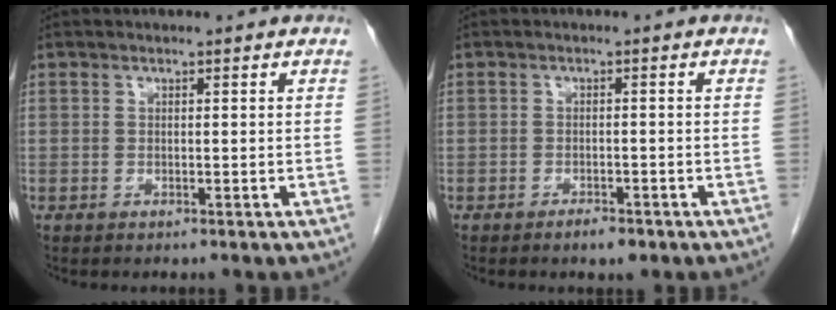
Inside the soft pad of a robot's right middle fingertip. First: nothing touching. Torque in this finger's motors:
{"motor_torque": [0.46, -0.11, -0.02, -0.01]}